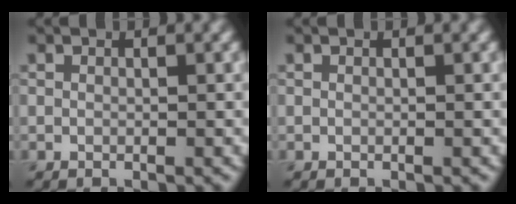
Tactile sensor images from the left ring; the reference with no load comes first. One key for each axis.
{"total": 0.0}